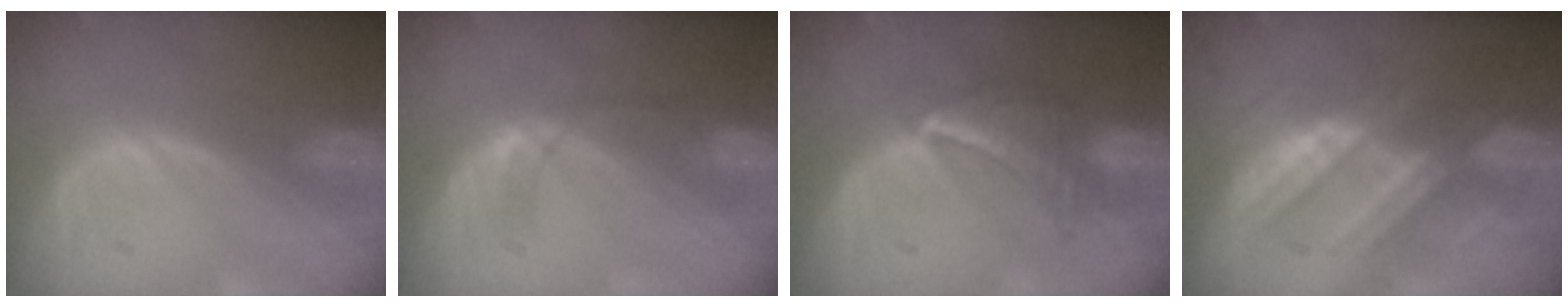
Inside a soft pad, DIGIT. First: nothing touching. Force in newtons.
{"total": 3.3, "press": 3.0, "slide": 1.2}
{"total": 7.1, "press": 6.2, "slide": 3.4}
{"total": 7.4, "press": 7.3, "slide": 1.0}